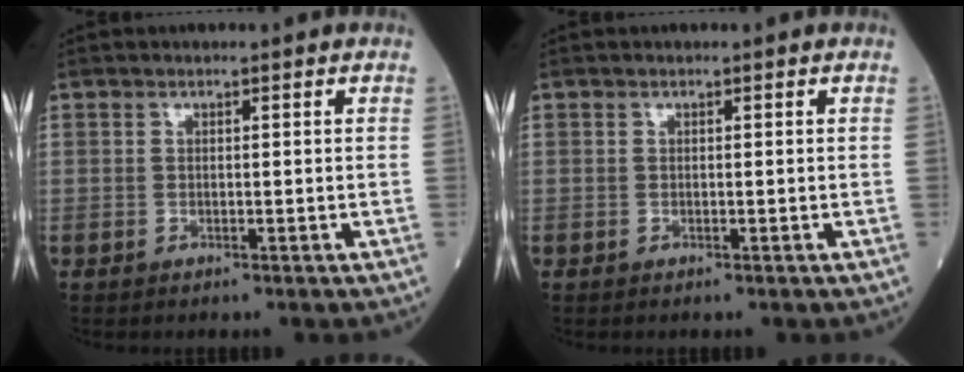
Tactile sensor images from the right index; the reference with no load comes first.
{"total": 0.0}